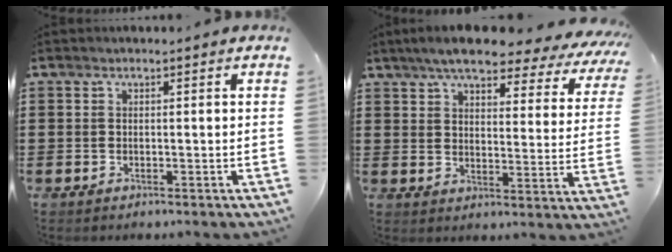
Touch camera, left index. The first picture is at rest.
{"total": 6.9, "force": [6.0, 0.8, 3.2], "torque": [-0.081, -0.033, 0.101]}